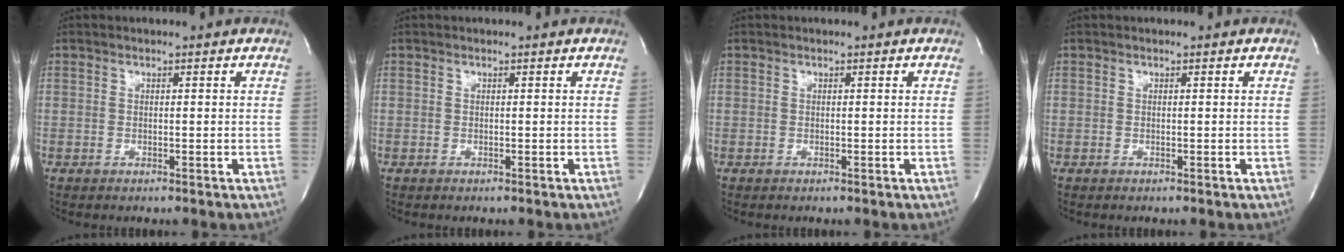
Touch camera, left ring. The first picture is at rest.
{"total": 0.0}
{"total": 0.0}
{"total": 0.0}